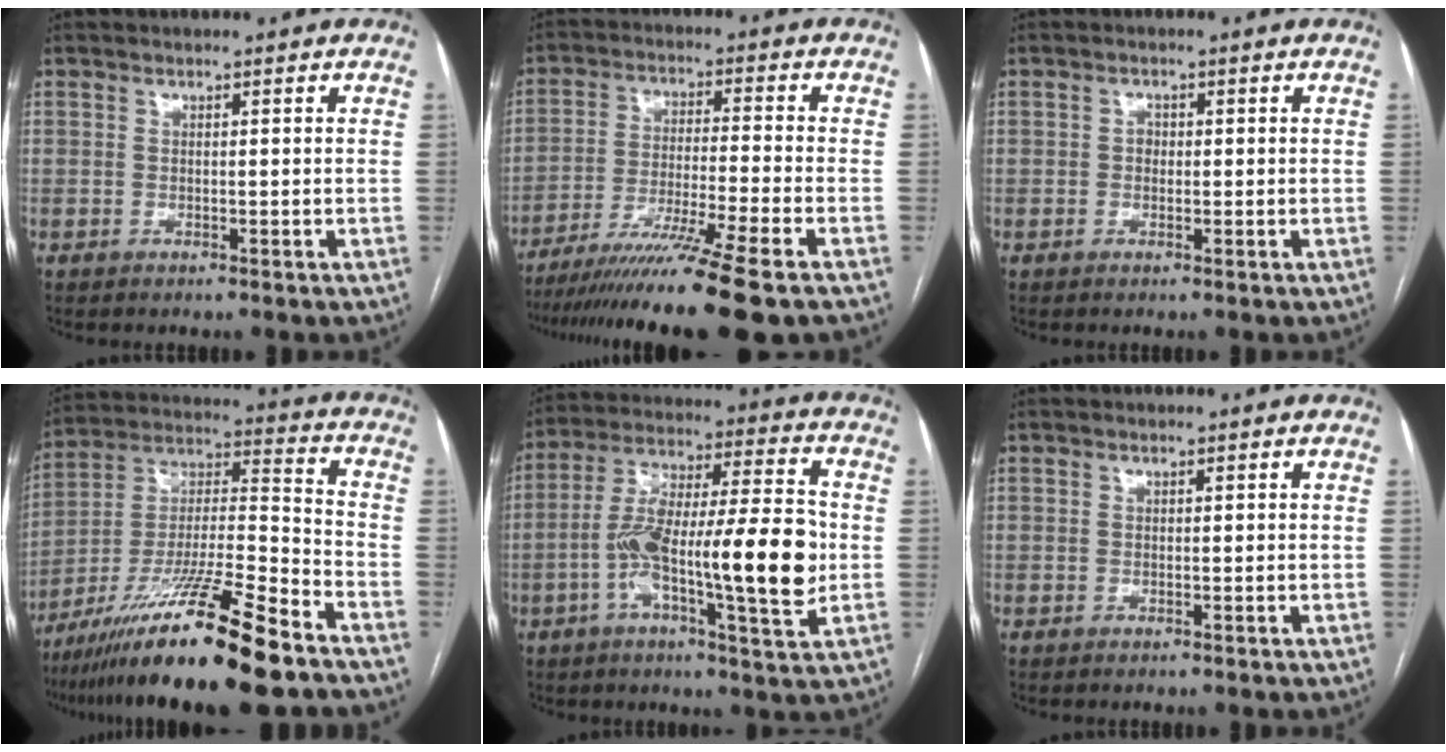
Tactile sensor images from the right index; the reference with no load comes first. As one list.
[{"total": 16.6, "force": [-13.0, -2.1, 10.1], "torque": [-0.165, -0.049, -0.211]}, {"total": 1.2, "force": [0.0, 1.0, 0.7], "torque": [-0.009, 0.004, 0.000]}, {"total": 21.6, "force": [-15.3, 0.5, 15.2], "torque": [-0.279, -0.030, -0.271]}, {"total": 19.1, "force": [-3.4, 2.7, 18.6], "torque": [-0.317, 0.013, -0.056]}, {"total": 0.0}]